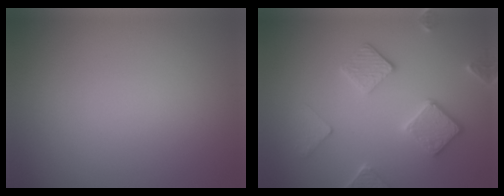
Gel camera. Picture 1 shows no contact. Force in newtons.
{"total": 4.3, "press": 3.8, "slide": 1.9}